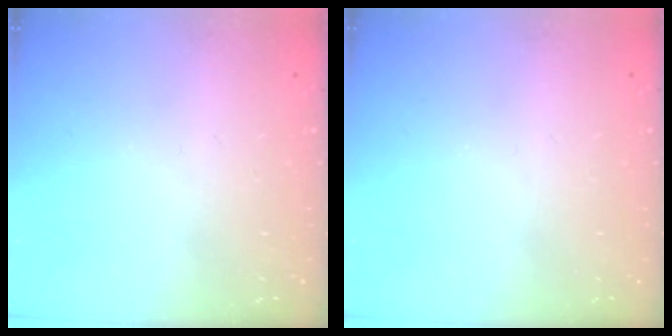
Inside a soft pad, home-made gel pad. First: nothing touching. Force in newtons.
{"total": 0.0}